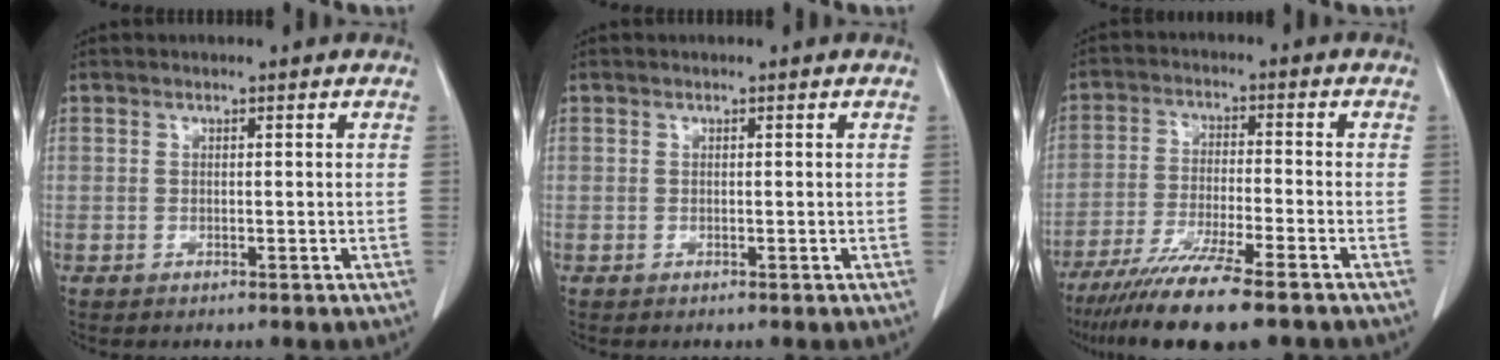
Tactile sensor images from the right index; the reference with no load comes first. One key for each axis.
{"total": 0.0}
{"total": 13.1, "fx": -10.0, "fy": 0.3, "fz": 8.5, "tx": -0.149, "ty": -0.037, "tz": -0.166}